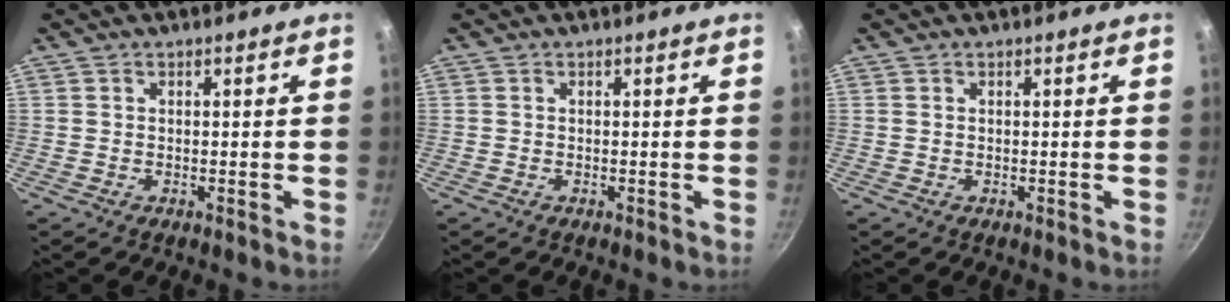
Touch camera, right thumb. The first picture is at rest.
{"total": 0.0}
{"total": 0.0}